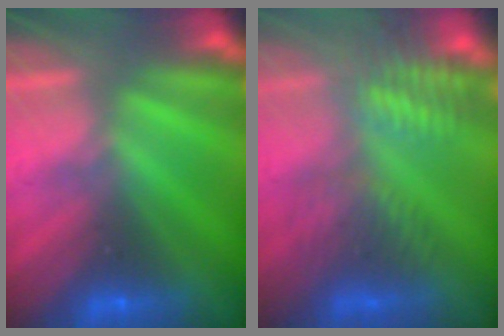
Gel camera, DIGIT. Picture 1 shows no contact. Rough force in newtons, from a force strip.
{"total": 4.8}